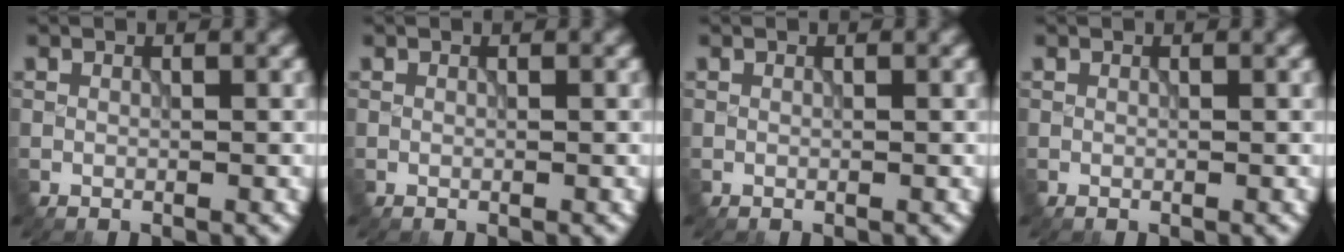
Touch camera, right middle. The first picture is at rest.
{"total": 0.0}
{"total": 0.0}
{"total": 0.0}